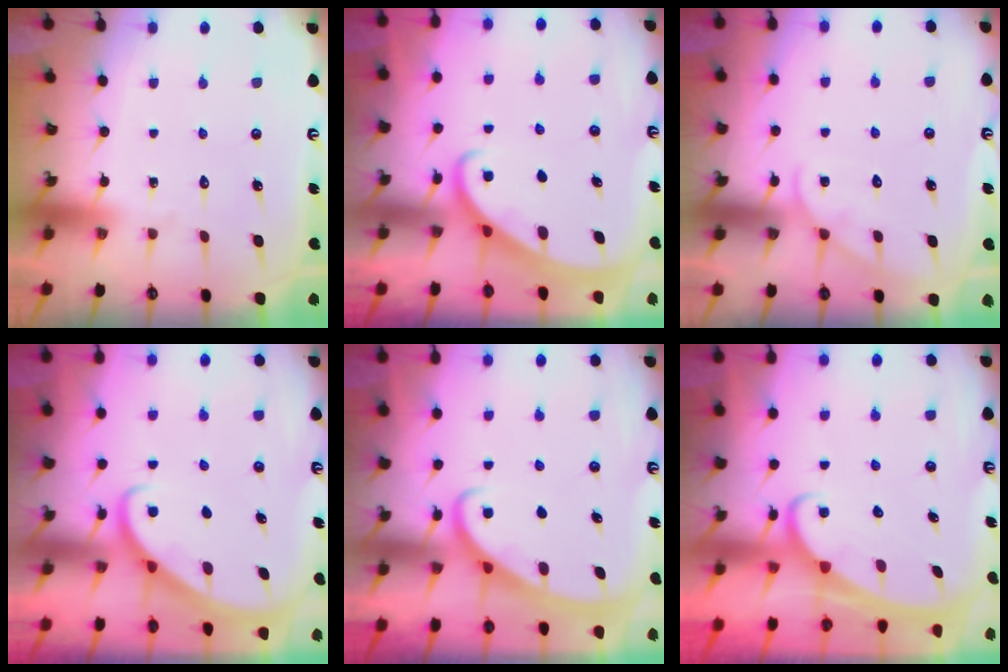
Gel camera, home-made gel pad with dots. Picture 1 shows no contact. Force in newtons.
{"total": 2.4, "press": 2.4, "slide": 0.2}
{"total": 4.2, "press": 4.2, "slide": 0.5}
{"total": 2.8, "press": 2.8, "slide": 0.2}
{"total": 2.7, "press": 2.7, "slide": 0.3}
{"total": 2.2, "press": 2.2, "slide": 0.2}